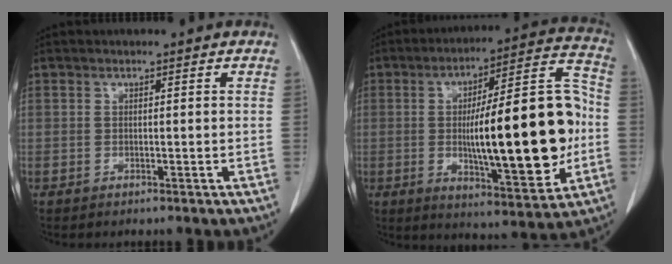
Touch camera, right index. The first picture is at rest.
{"total": 22.8, "force": [-1.8, 4.8, 22.2], "torque": [-0.330, 0.021, -0.019]}